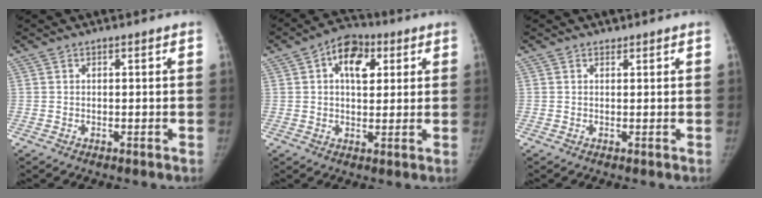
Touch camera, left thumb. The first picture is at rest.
{"total": 9.2, "force": [3.2, 5.7, 6.5], "torque": [-0.074, 0.003, 0.041]}
{"total": 0.7, "force": [0.6, 0.3, -0.1], "torque": [0.002, -0.005, 0.007]}